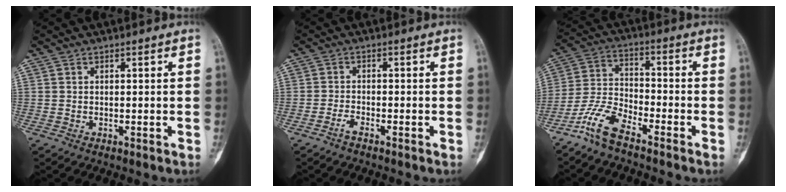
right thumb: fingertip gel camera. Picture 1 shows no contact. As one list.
[{"total": 1.7, "force": [-1.4, 0.3, 0.9], "torque": [-0.026, 0.007, -0.029]}, {"total": 8.4, "force": [-6.4, 2.5, 4.8], "torque": [-0.110, 0.040, -0.137]}]